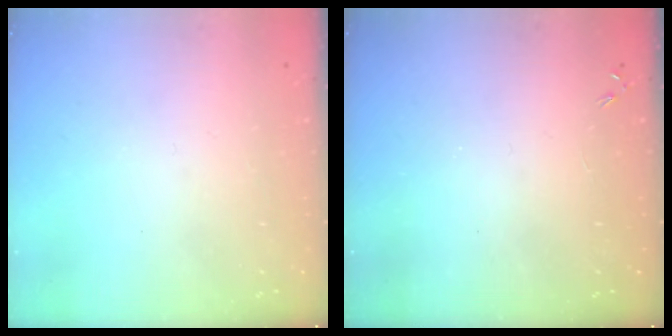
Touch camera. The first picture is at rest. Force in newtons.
{"total": 0.0}